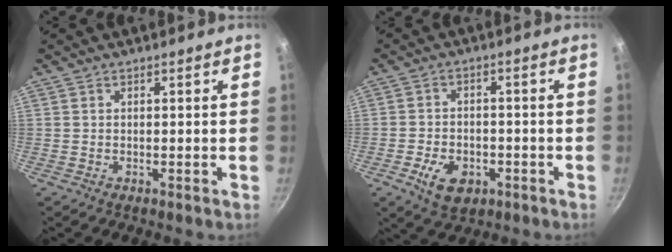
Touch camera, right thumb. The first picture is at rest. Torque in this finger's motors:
{"motor_torque": [-0.31, 0.02, -0.28, -0.02, 0.09]}